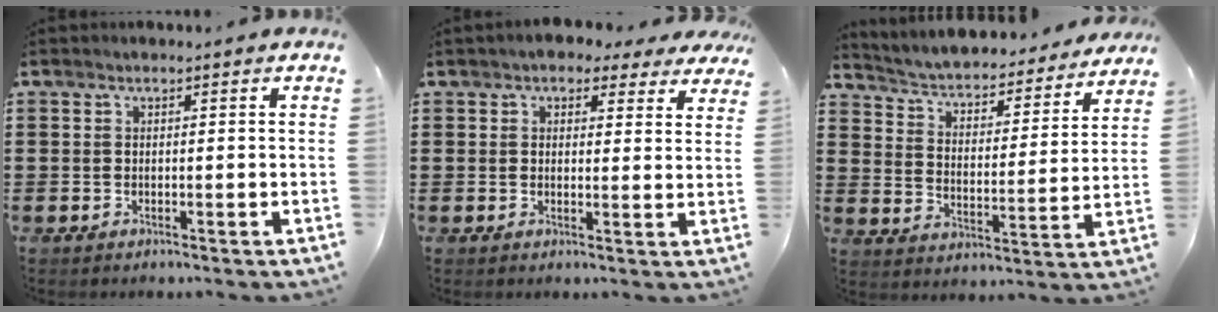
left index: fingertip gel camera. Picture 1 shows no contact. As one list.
[{"total": 3.7, "force": [3.0, 1.5, 1.4], "torque": [-0.030, -0.002, 0.054]}, {"total": 3.6, "force": [3.5, 0.3, 0.8], "torque": [-0.037, -0.036, 0.049]}]